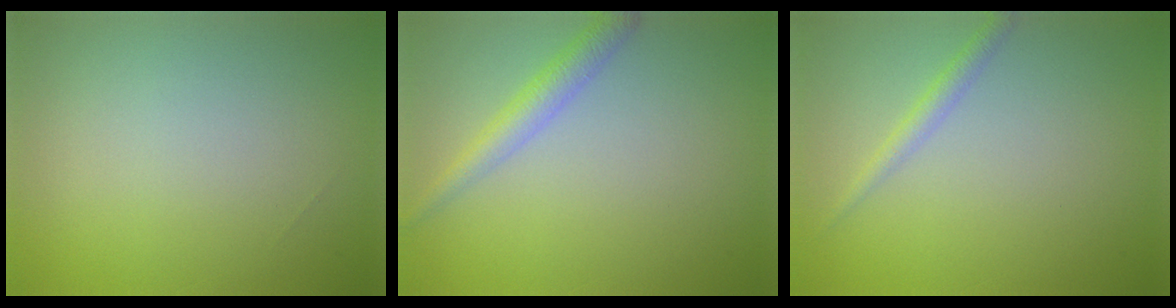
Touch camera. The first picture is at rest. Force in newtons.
{"total": 2.5, "press": 2.5, "slide": 0.1}
{"total": 1.4, "press": 1.4, "slide": 0.1}